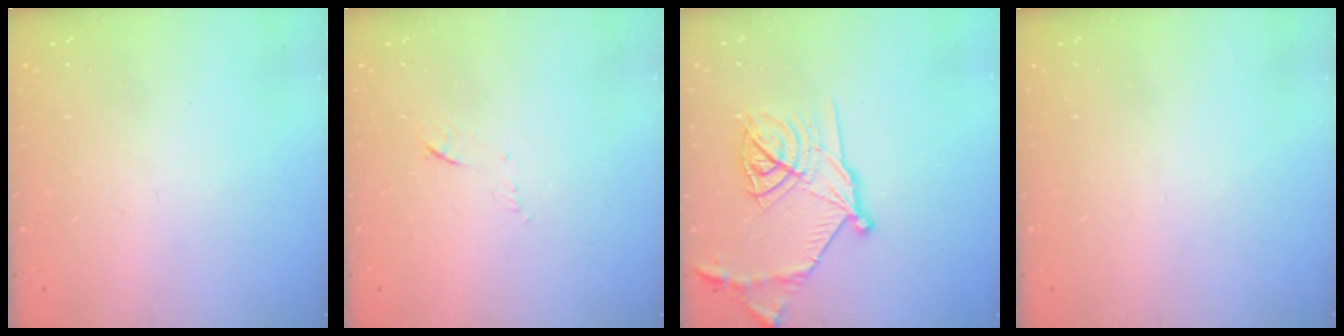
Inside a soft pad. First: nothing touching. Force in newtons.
{"total": 6.2, "press": 6.2, "slide": 0.9}
{"total": 20.0, "press": 20.0, "slide": 1.2}
{"total": 0.0}